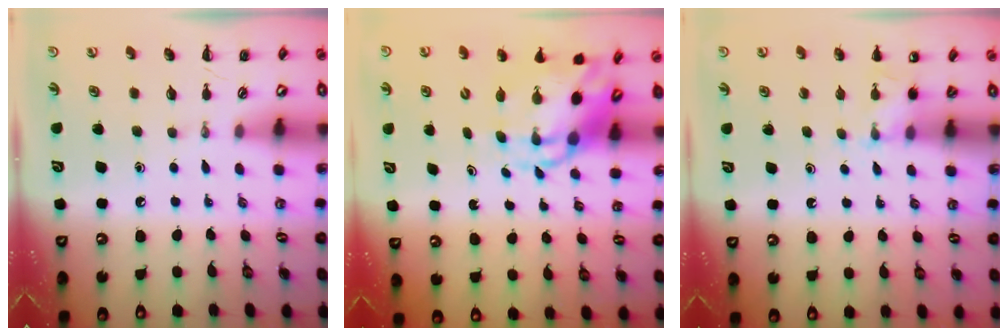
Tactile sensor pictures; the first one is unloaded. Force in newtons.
{"total": 6.0, "press": 5.8, "slide": 1.5}
{"total": 4.2, "press": 4.0, "slide": 1.4}